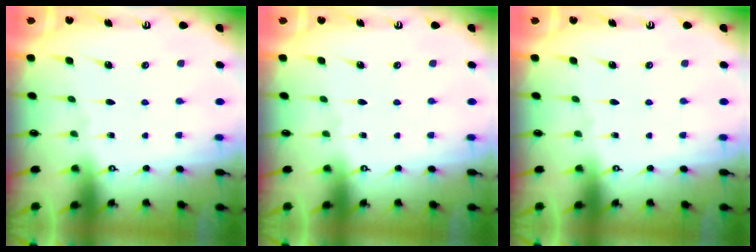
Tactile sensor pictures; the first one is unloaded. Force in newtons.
{"total": 0.0}
{"total": 0.0}